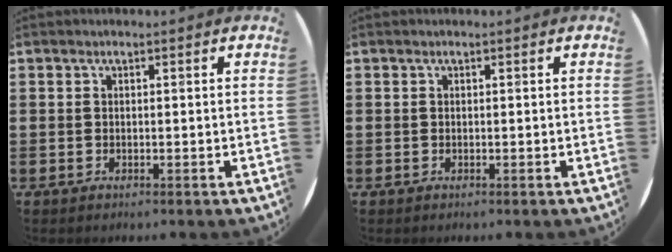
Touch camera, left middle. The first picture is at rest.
{"total": 0.0}